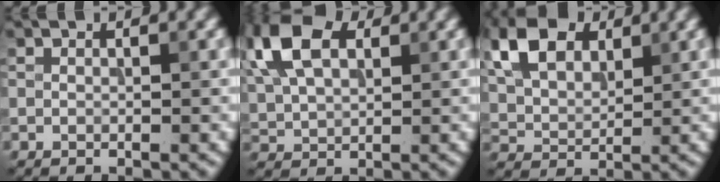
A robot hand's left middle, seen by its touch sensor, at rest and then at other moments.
{"total": 8.9, "force": [3.6, 5.0, 6.4], "torque": [-0.150, 0.029, 0.057]}
{"total": 6.9, "force": [3.1, 4.4, 4.4], "torque": [-0.100, 0.010, 0.055]}